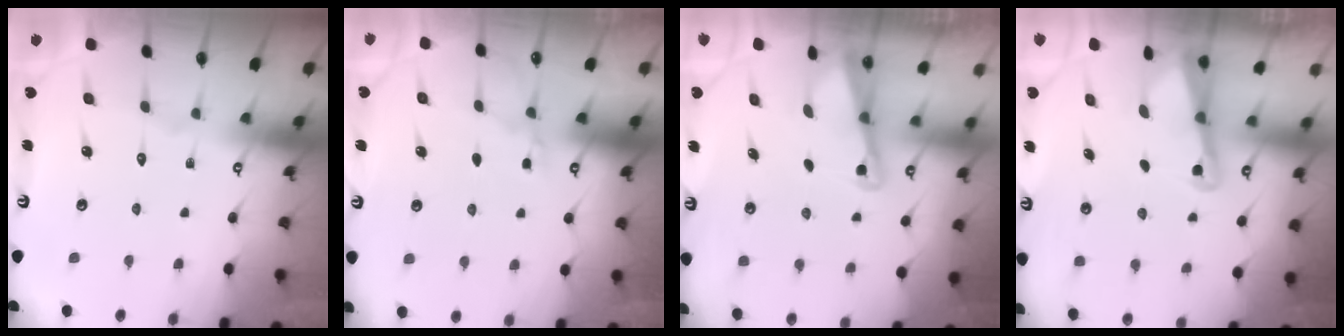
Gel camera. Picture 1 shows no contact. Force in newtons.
{"total": 5.2, "press": 5.1, "slide": 0.6}
{"total": 2.0, "press": 2.0, "slide": 0.3}
{"total": 2.2, "press": 2.2, "slide": 0.3}